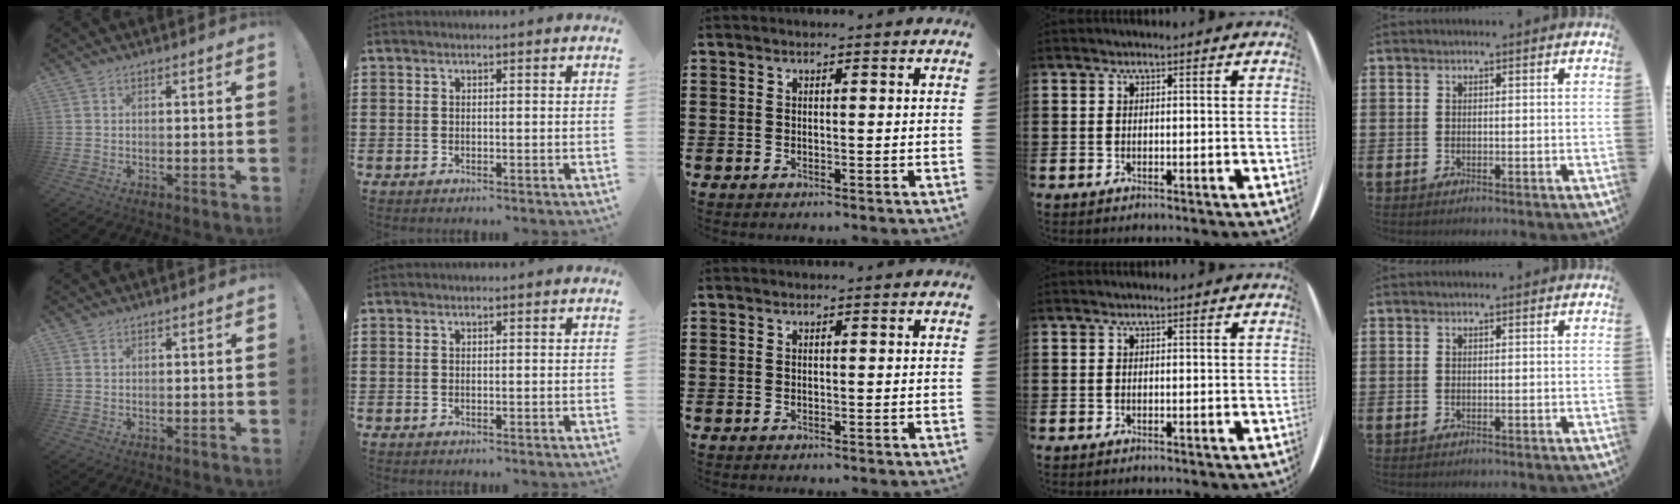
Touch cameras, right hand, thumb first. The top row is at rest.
{"thumb": {"total": 0.9, "force": [0.7, 0.5, 0.2], "torque": [0.004, -0.003, 0.013]}}